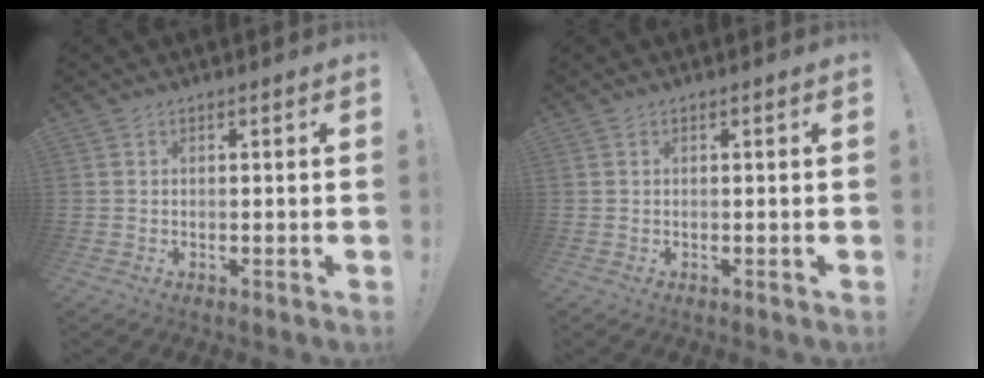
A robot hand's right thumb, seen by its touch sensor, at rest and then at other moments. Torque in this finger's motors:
{"motor_torque": [0.00, 0.00, -0.06, 0.05, 0.00]}